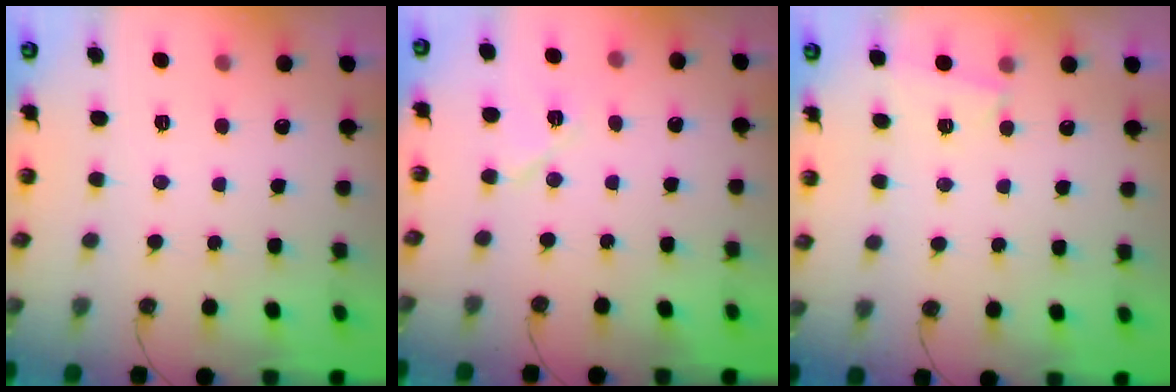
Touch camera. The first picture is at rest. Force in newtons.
{"total": 8.5, "press": 5.0, "slide": 7.0}
{"total": 1.7, "press": 1.7, "slide": 0.5}